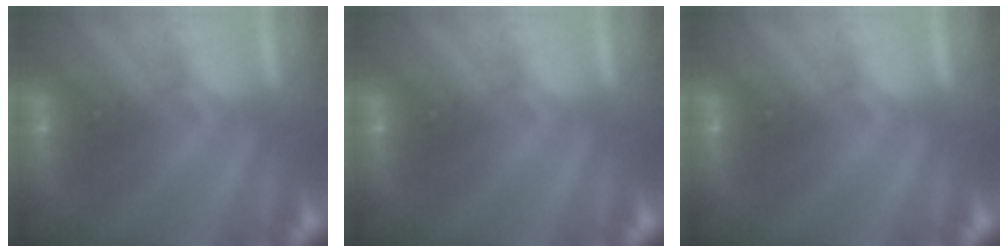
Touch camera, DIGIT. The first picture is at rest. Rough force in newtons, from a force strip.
{"total": 0.0}
{"total": 0.0}